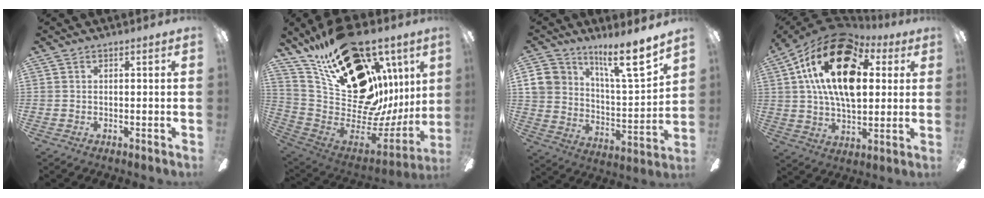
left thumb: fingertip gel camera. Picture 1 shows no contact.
{"total": 31.5, "force": [15.6, 18.1, 20.5], "torque": [-0.313, -0.112, 0.319]}
{"total": 16.3, "force": [11.1, 6.7, 9.9], "torque": [-0.156, -0.066, 0.192]}
{"total": 23.0, "force": [8.0, 12.9, 17.2], "torque": [-0.316, -0.018, 0.128]}